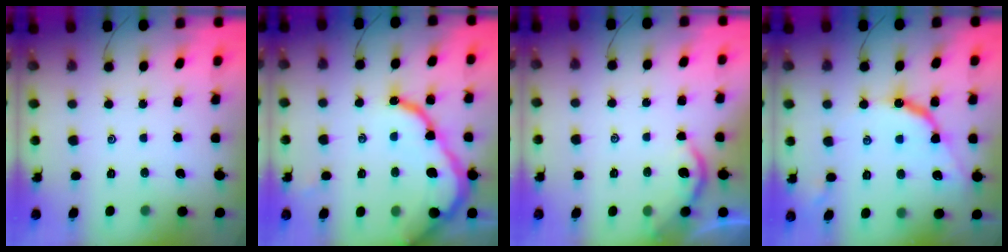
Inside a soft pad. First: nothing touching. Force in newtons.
{"total": 13.8, "press": 13.7, "slide": 1.4}
{"total": 2.7, "press": 2.7, "slide": 0.2}
{"total": 10.3, "press": 10.2, "slide": 0.9}